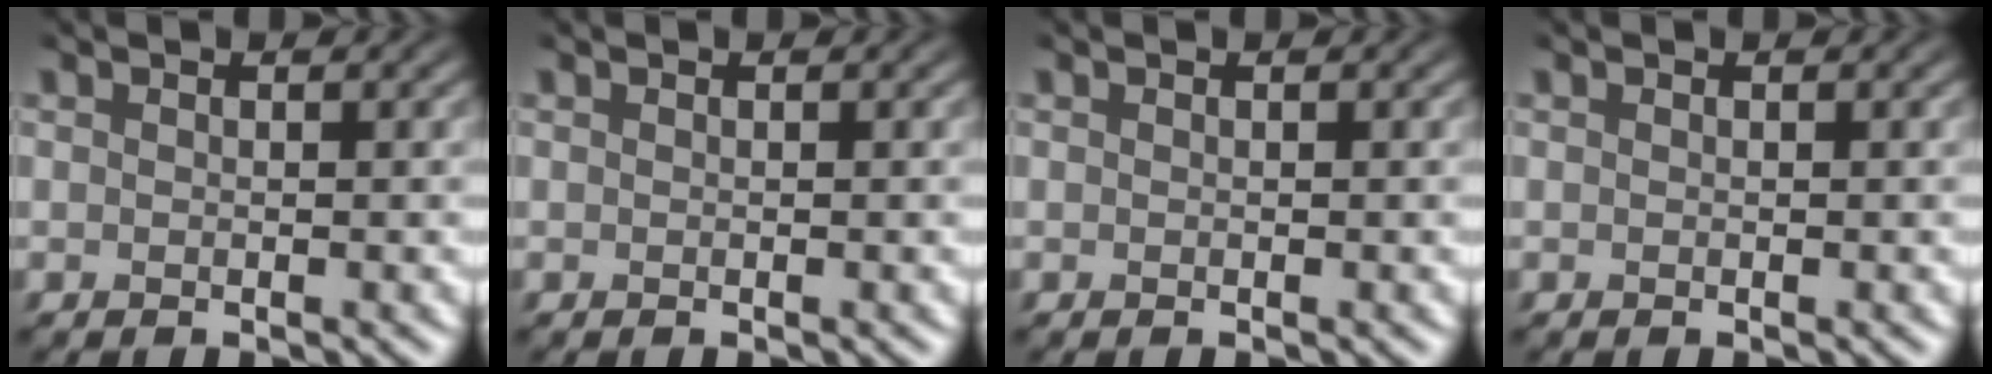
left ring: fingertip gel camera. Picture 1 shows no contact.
{"total": 0.0}
{"total": 0.0}
{"total": 0.0}